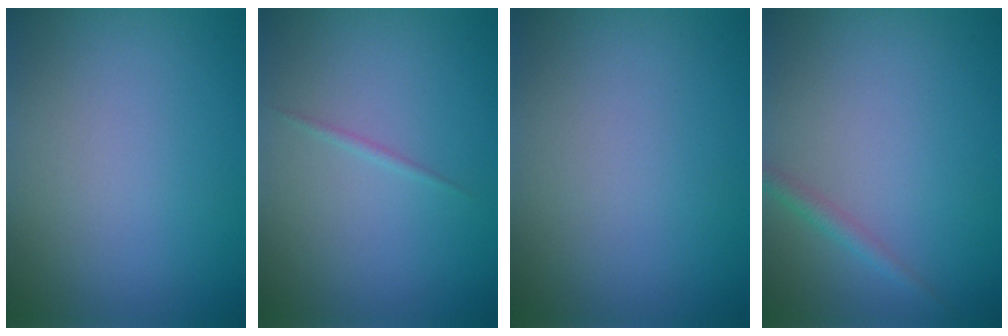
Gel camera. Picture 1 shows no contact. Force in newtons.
{"total": 0.5, "press": 0.5, "slide": 0.0}
{"total": 0.0}
{"total": 1.3, "press": 1.3, "slide": 0.1}